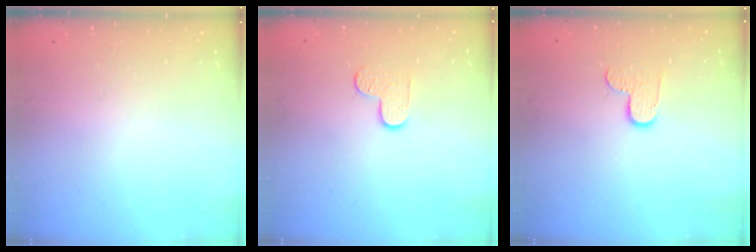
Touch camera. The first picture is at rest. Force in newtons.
{"total": 4.8, "press": 4.7, "slide": 0.5}
{"total": 7.7, "press": 7.6, "slide": 0.4}